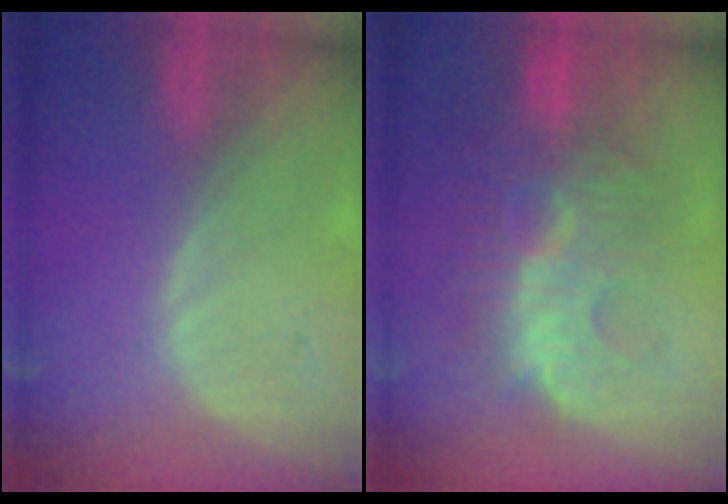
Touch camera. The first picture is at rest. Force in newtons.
{"total": 10.0, "press": 9.6, "slide": 2.7}